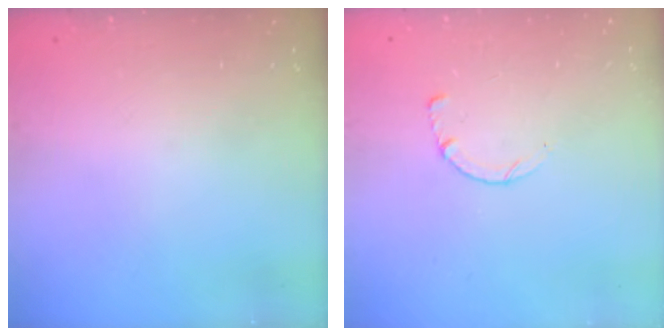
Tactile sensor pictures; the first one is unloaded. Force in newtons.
{"total": 2.6, "press": 2.5, "slide": 0.3}